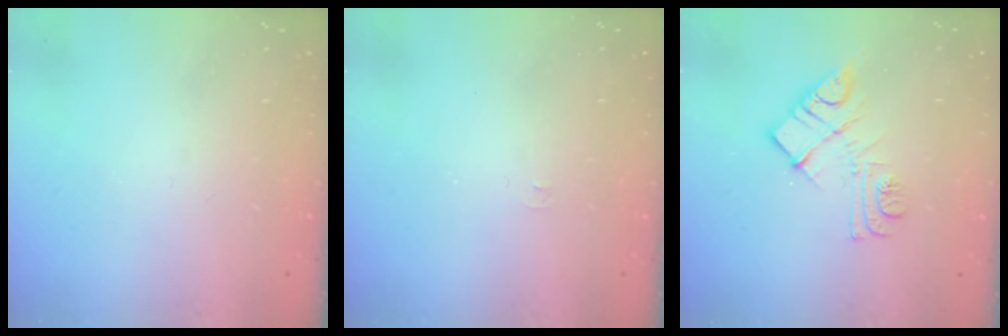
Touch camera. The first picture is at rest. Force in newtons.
{"total": 3.3, "press": 3.3, "slide": 0.4}
{"total": 11.1, "press": 11.1, "slide": 0.5}